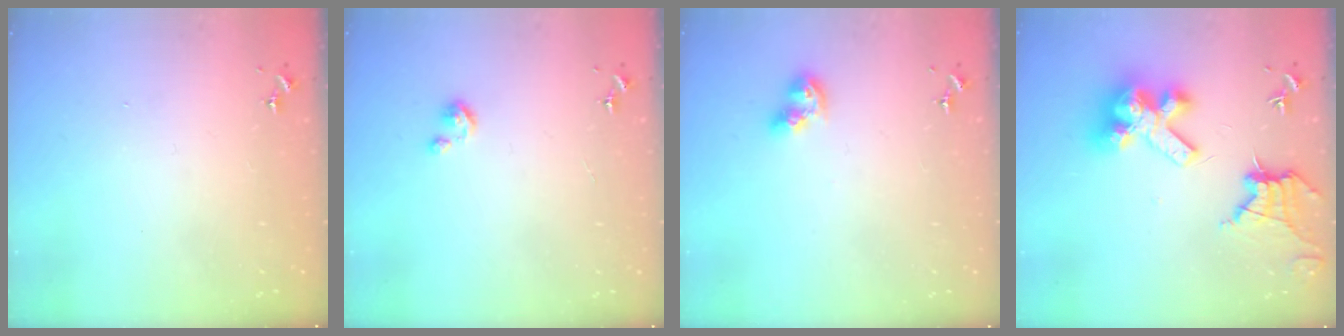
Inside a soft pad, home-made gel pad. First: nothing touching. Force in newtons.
{"total": 3.3, "press": 3.3, "slide": 0.3}
{"total": 8.7, "press": 8.6, "slide": 0.9}
{"total": 15.4, "press": 15.2, "slide": 1.9}